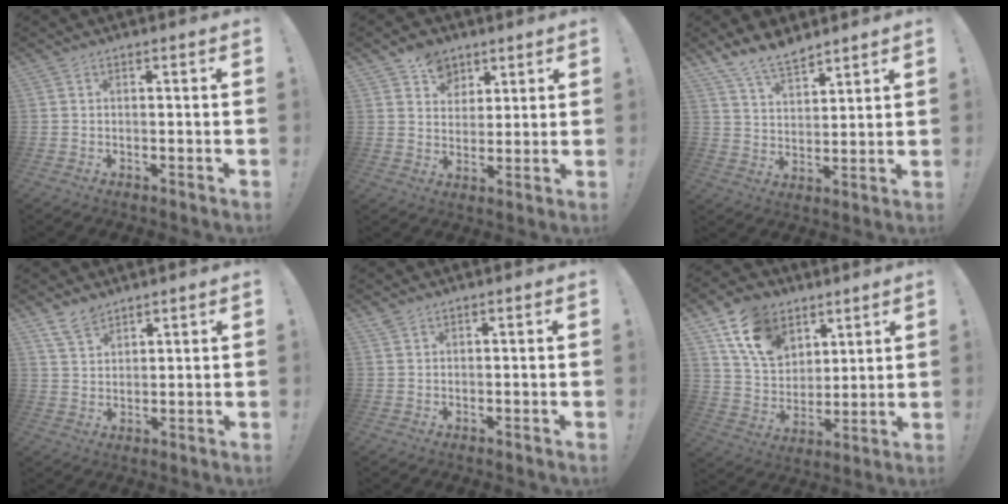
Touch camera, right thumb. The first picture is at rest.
{"total": 8.3, "force": [5.1, 6.4, 1.5], "torque": [-0.007, -0.038, 0.098]}
{"total": 9.4, "force": [7.9, 3.7, 3.5], "torque": [-0.068, -0.048, 0.152]}
{"total": 6.0, "force": [4.8, 2.9, 2.1], "torque": [-0.041, -0.022, 0.093]}
{"total": 1.3, "force": [1.1, 0.5, 0.5], "torque": [-0.010, -0.001, 0.021]}
{"total": 16.0, "force": [9.0, 11.2, 6.9], "torque": [-0.130, -0.038, 0.178]}